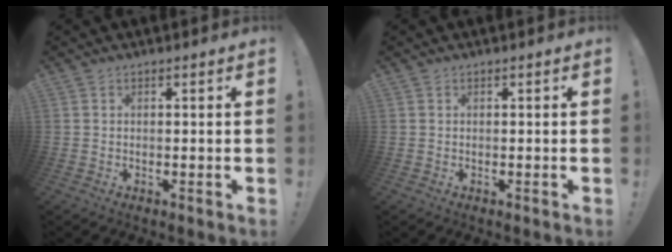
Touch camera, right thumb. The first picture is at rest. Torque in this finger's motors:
{"motor_torque": [0.06, 0.07, -0.05, -0.22, 0.02]}